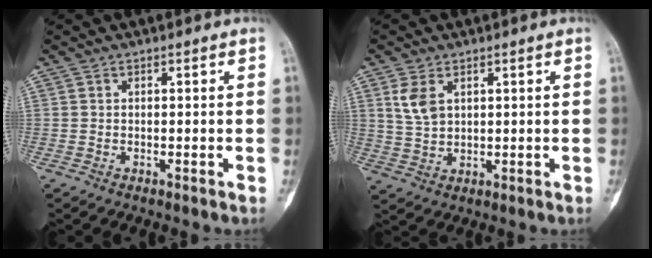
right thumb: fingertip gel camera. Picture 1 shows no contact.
{"total": 5.1, "force": [2.1, 3.1, 3.5], "torque": [-0.064, -0.004, 0.050]}